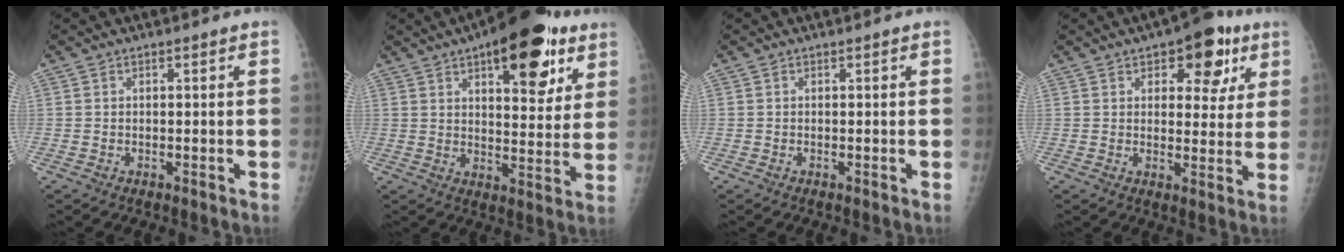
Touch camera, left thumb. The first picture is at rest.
{"total": 19.0, "force": [10.0, 8.0, 14.0], "torque": [-0.154, -0.031, 0.141]}
{"total": 0.0}
{"total": 11.5, "force": [5.8, 6.0, 7.9], "torque": [-0.056, -0.016, 0.072]}